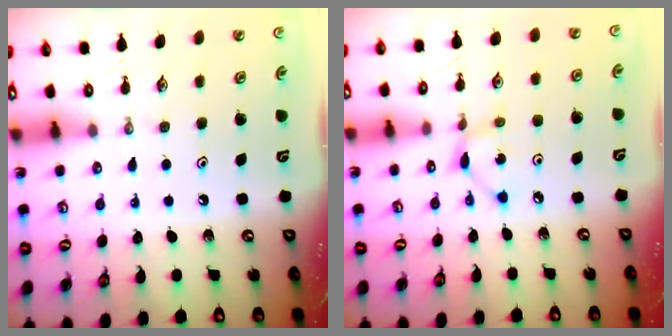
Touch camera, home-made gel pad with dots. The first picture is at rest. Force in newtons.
{"total": 2.8, "press": 2.8, "slide": 0.2}